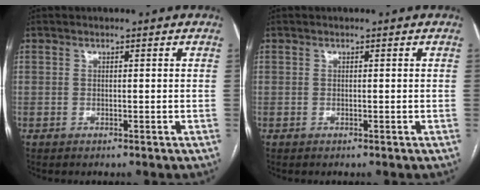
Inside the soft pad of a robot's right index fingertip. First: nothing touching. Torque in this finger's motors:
{"motor_torque": [0.00, -0.01, 0.00, 0.01]}